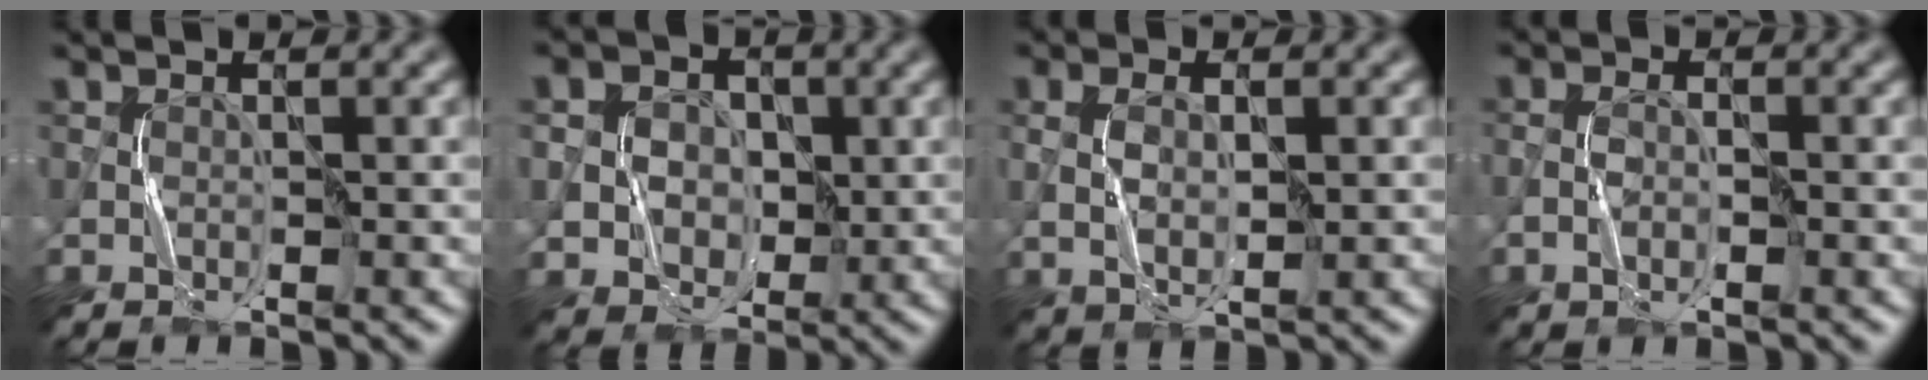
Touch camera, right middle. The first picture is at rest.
{"total": 7.5, "force": [0.6, 6.5, 3.8], "torque": [-0.063, 0.029, -0.009]}
{"total": 3.2, "force": [0.2, 1.7, 2.7], "torque": [-0.061, 0.000, 0.007]}
{"total": 1.9, "force": [-0.7, 1.0, 1.4], "torque": [-0.029, 0.003, -0.017]}